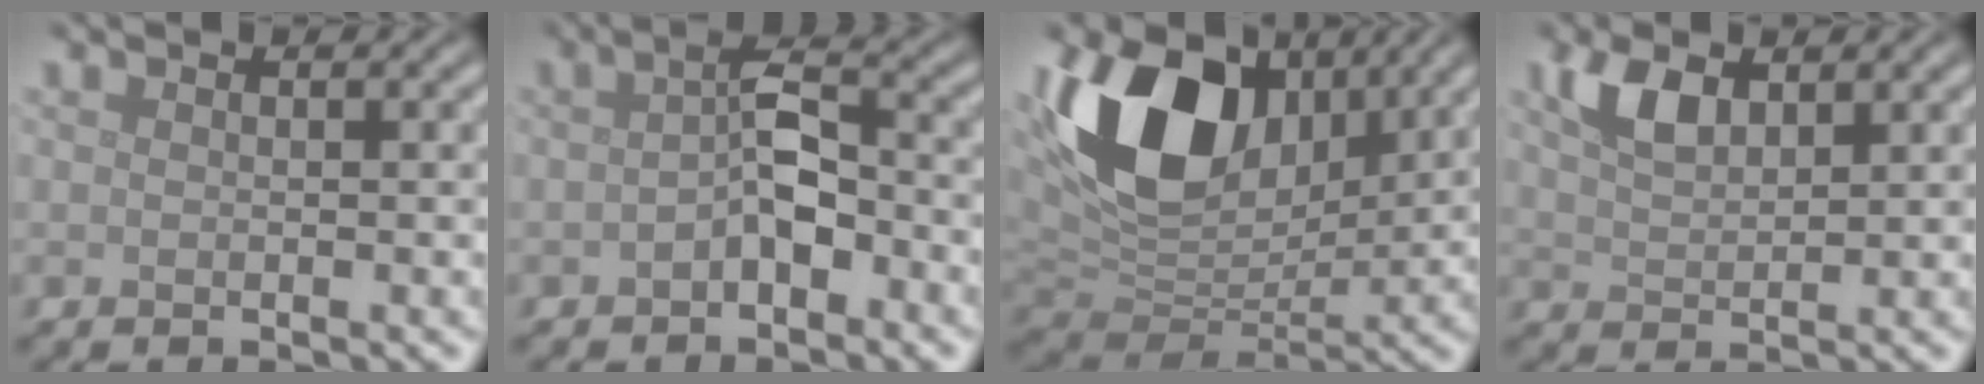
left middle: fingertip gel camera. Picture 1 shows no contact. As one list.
[{"total": 3.5, "force": [-1.1, 1.6, 2.9], "torque": [-0.051, 0.010, -0.025]}, {"total": 12.0, "force": [4.6, 7.8, 7.9], "torque": [-0.156, 0.004, 0.082]}, {"total": 3.1, "force": [1.8, 1.5, 2.0], "torque": [-0.046, 0.006, 0.038]}]